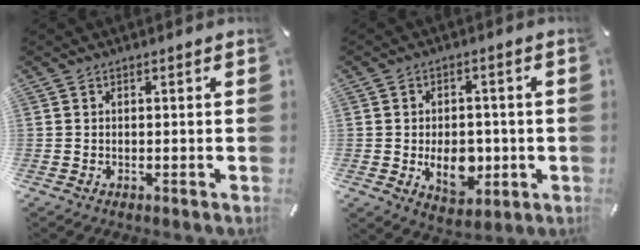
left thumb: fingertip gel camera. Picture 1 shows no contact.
{"total": 9.6, "force": [-1.6, 6.9, 6.5], "torque": [-0.094, 0.003, -0.025]}